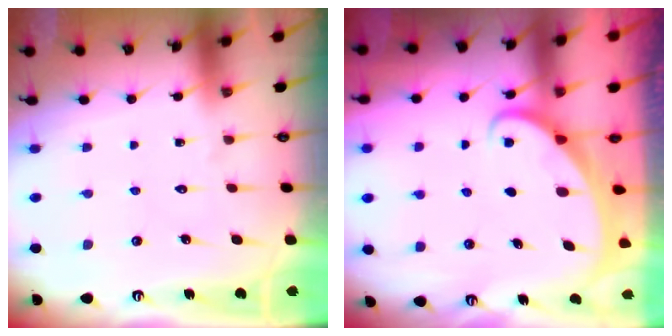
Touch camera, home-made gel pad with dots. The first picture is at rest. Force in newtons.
{"total": 1.7, "press": 1.6, "slide": 0.2}